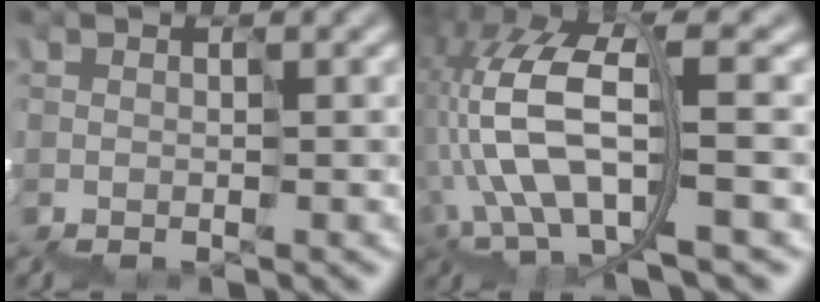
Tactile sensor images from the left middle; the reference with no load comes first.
{"total": 8.5, "force": [-1.8, 3.8, 7.4], "torque": [-0.175, 0.021, -0.038]}